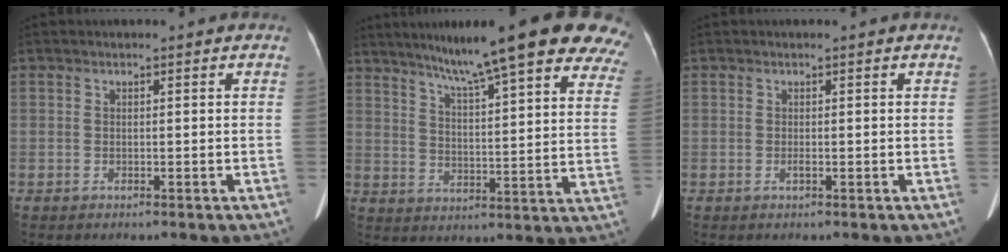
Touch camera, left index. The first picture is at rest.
{"total": 25.6, "force": [20.4, 2.1, 15.3], "torque": [-0.205, -0.016, 0.257]}
{"total": 0.5, "force": [-0.1, 0.0, 0.5], "torque": [-0.010, 0.000, -0.002]}